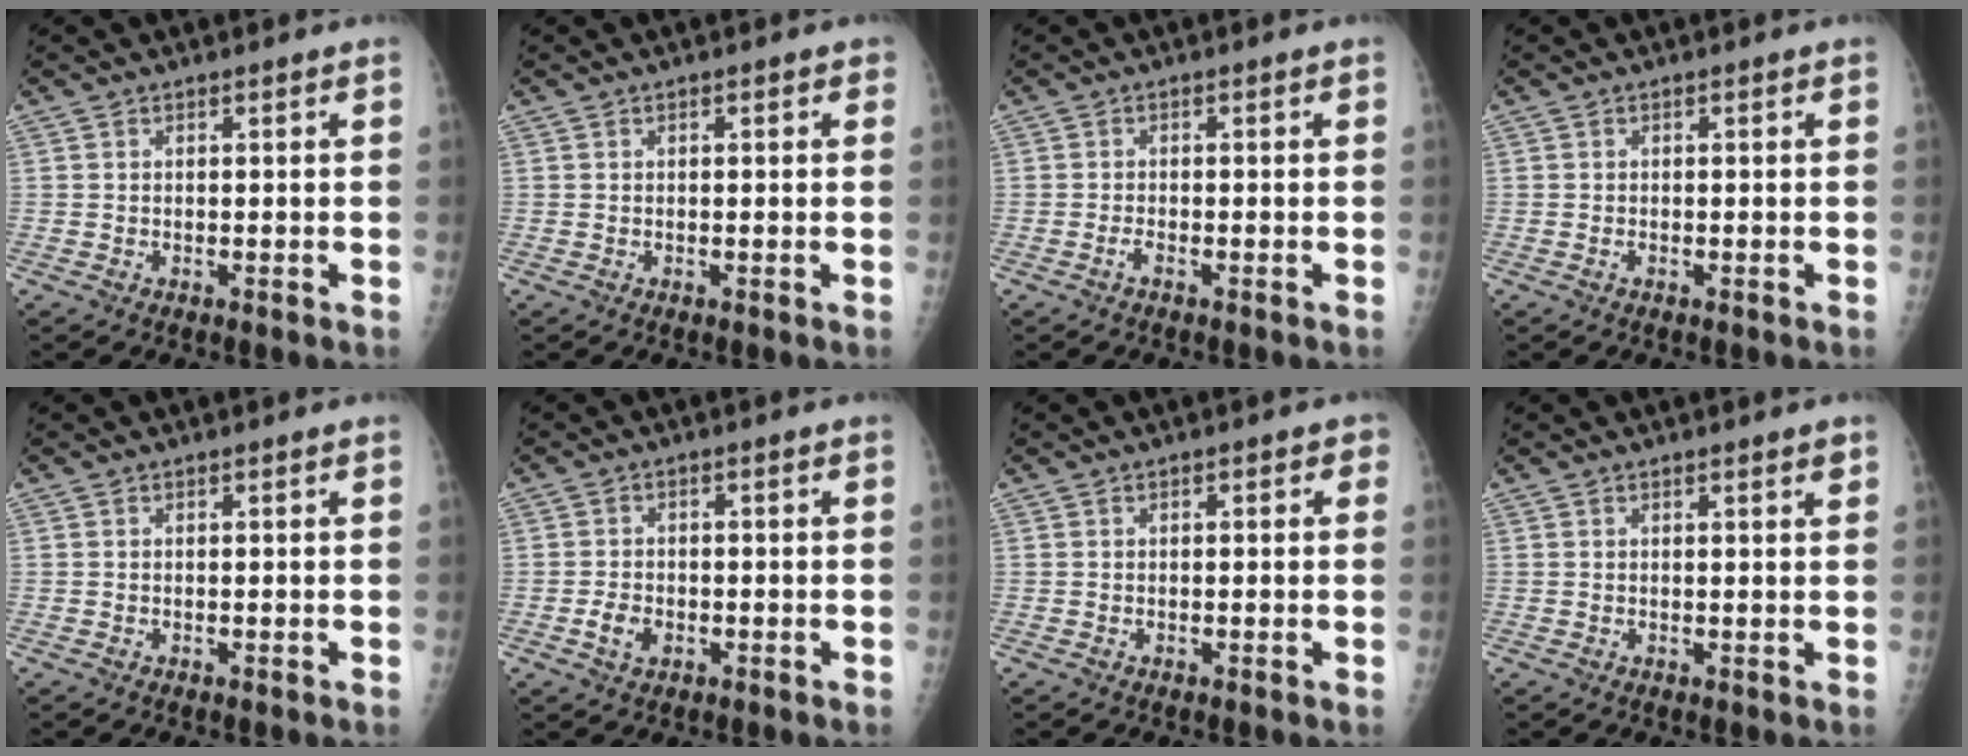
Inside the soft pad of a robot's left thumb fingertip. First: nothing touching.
{"total": 1.1, "force": [0.4, 0.5, 0.8], "torque": [-0.007, 0.001, 0.004]}
{"total": 1.1, "force": [-0.9, 0.2, 0.6], "torque": [-0.015, 0.003, -0.019]}
{"total": 0.0}
{"total": 0.0}
{"total": 3.3, "force": [-1.4, 2.2, 1.9], "torque": [-0.031, 0.006, -0.023]}
{"total": 1.9, "force": [0.6, 1.0, 1.5], "torque": [-0.008, 0.003, 0.002]}
{"total": 1.4, "force": [0.9, 0.1, 1.1], "torque": [-0.014, -0.005, 0.012]}